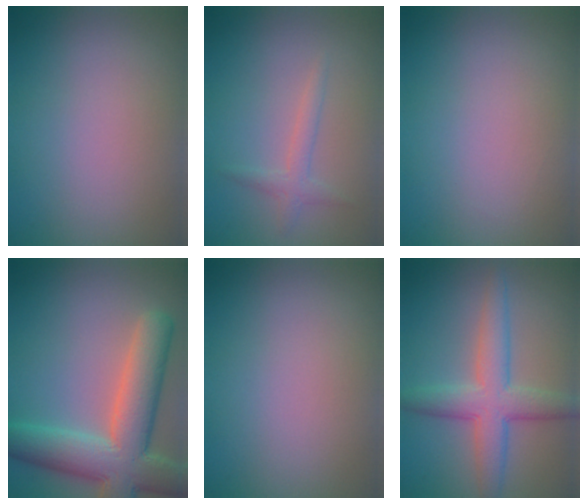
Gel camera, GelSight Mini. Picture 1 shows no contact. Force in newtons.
{"total": 1.7, "press": 1.7, "slide": 0.1}
{"total": 0.0}
{"total": 9.9, "press": 9.9, "slide": 0.6}
{"total": 0.0}
{"total": 5.7, "press": 5.7, "slide": 0.2}